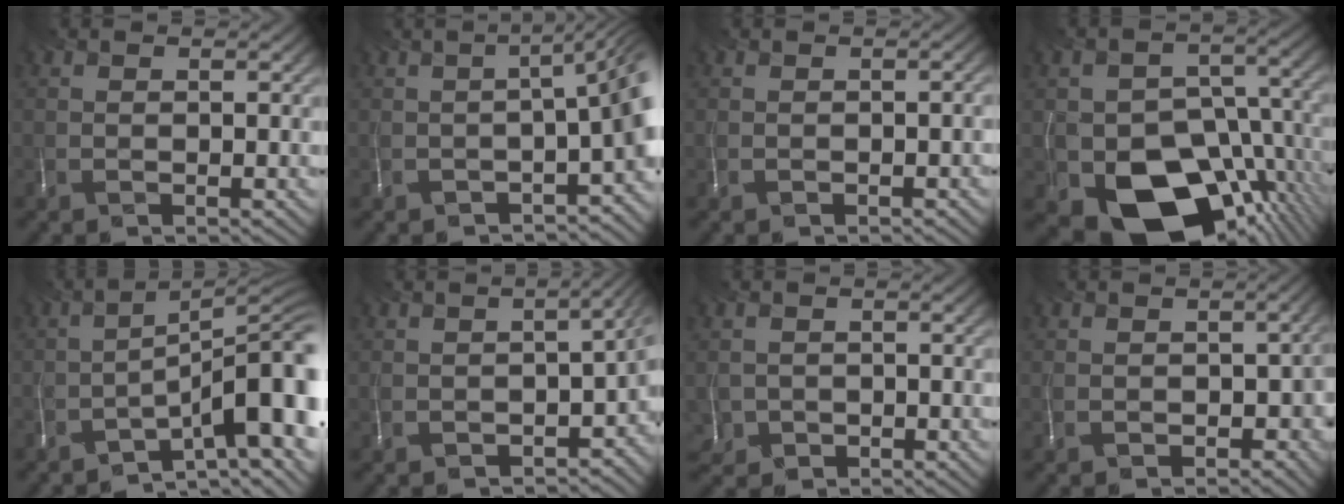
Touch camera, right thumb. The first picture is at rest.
{"total": 7.3, "force": [-2.2, 2.4, 6.5], "torque": [-0.082, -0.012, -0.029]}
{"total": 1.1, "force": [-0.6, 0.4, 0.8], "torque": [-0.011, 0.003, -0.012]}
{"total": 13.7, "force": [-6.5, 9.4, 7.6], "torque": [-0.116, -0.040, -0.102]}
{"total": 12.3, "force": [-7.4, 3.2, 9.4], "torque": [-0.122, 0.000, -0.111]}
{"total": 6.4, "force": [-2.6, 3.2, 4.9], "torque": [-0.068, -0.030, -0.036]}
{"total": 2.0, "force": [-0.5, 1.9, 0.3], "torque": [-0.022, -0.011, -0.010]}
{"total": 4.8, "force": [-2.3, 3.2, 2.7], "torque": [-0.040, -0.021, -0.034]}